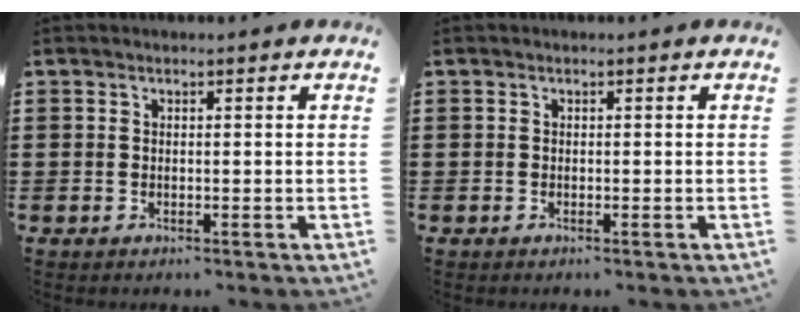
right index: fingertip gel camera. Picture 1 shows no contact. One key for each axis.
{"total": 0.0}